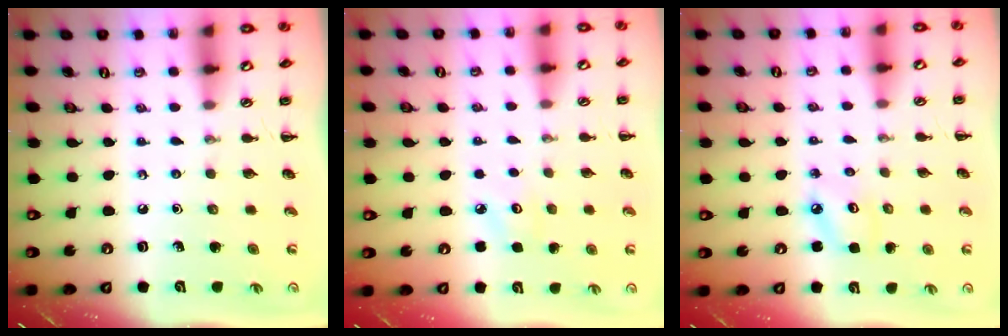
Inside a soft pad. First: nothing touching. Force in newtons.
{"total": 2.9, "press": 2.8, "slide": 0.7}
{"total": 3.8, "press": 3.7, "slide": 0.5}